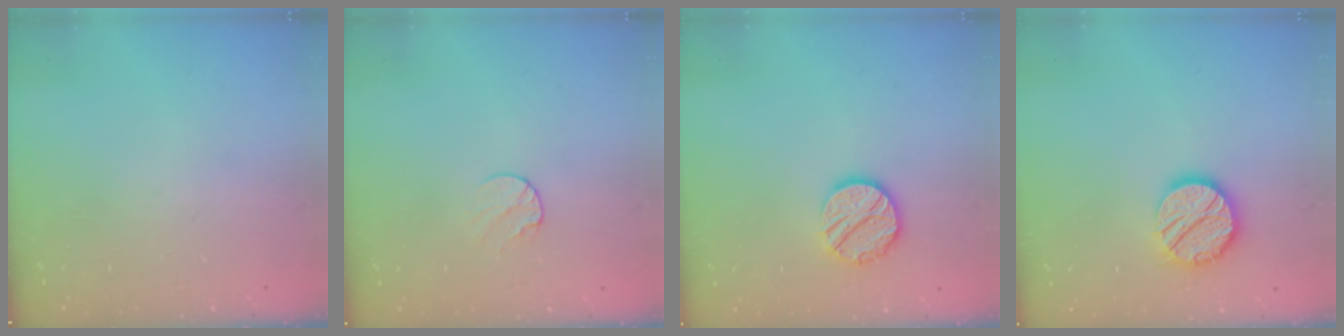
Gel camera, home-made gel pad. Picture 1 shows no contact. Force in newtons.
{"total": 6.0, "press": 6.0, "slide": 0.6}
{"total": 11.6, "press": 11.6, "slide": 0.5}
{"total": 13.3, "press": 13.3, "slide": 0.8}